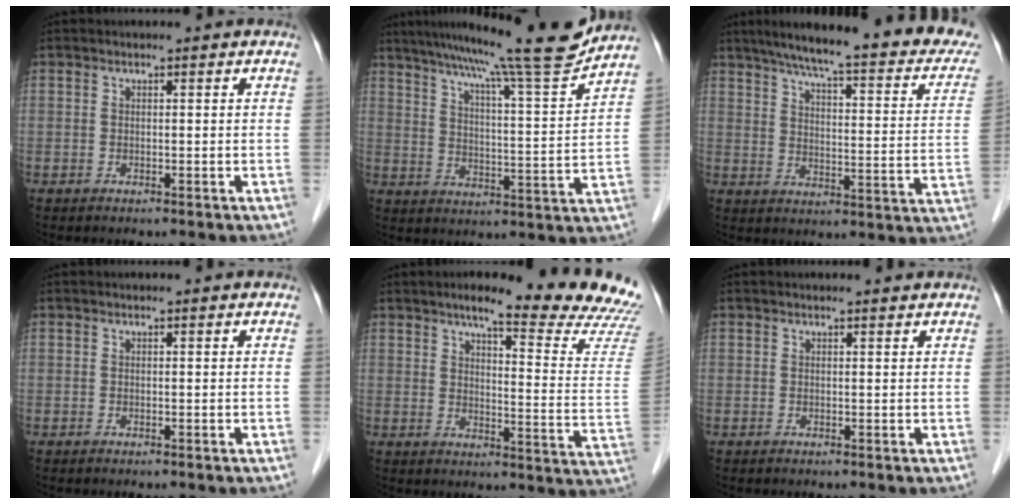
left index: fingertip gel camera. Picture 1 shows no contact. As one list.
[{"total": 16.4, "force": [14.3, -1.8, 7.9], "torque": [-0.130, -0.019, 0.203]}, {"total": 26.2, "force": [21.5, 3.3, 14.7], "torque": [-0.206, -0.021, 0.263]}, {"total": 0.0}, {"total": 18.7, "force": [16.6, 0.4, 8.6], "torque": [-0.109, -0.078, 0.190]}, {"total": 1.1, "force": [1.1, -0.1, 0.1], "torque": [-0.010, -0.002, 0.014]}]